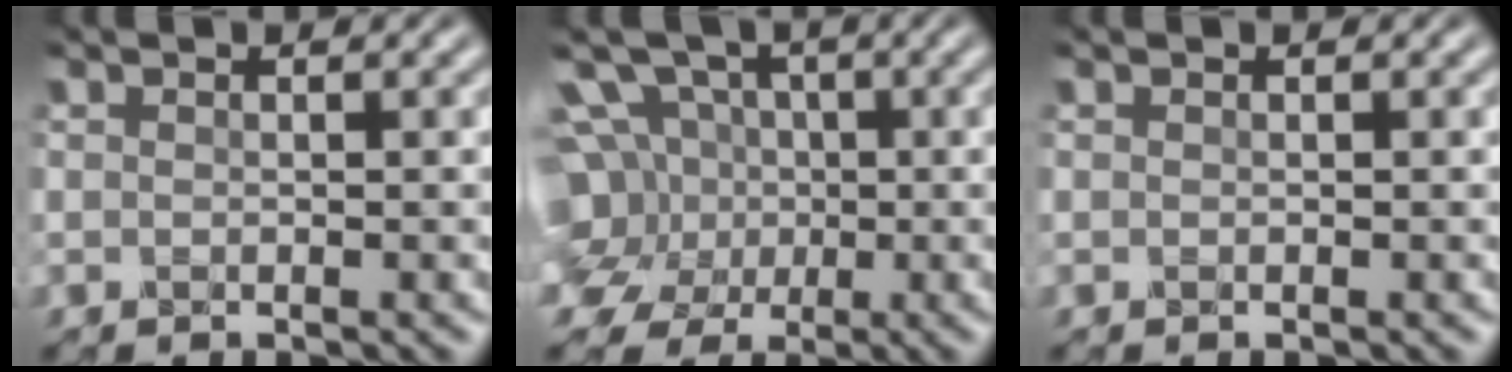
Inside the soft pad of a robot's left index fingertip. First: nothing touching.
{"total": 10.2, "force": [0.4, 8.8, 5.2], "torque": [-0.119, 0.029, -0.036]}
{"total": 0.0}